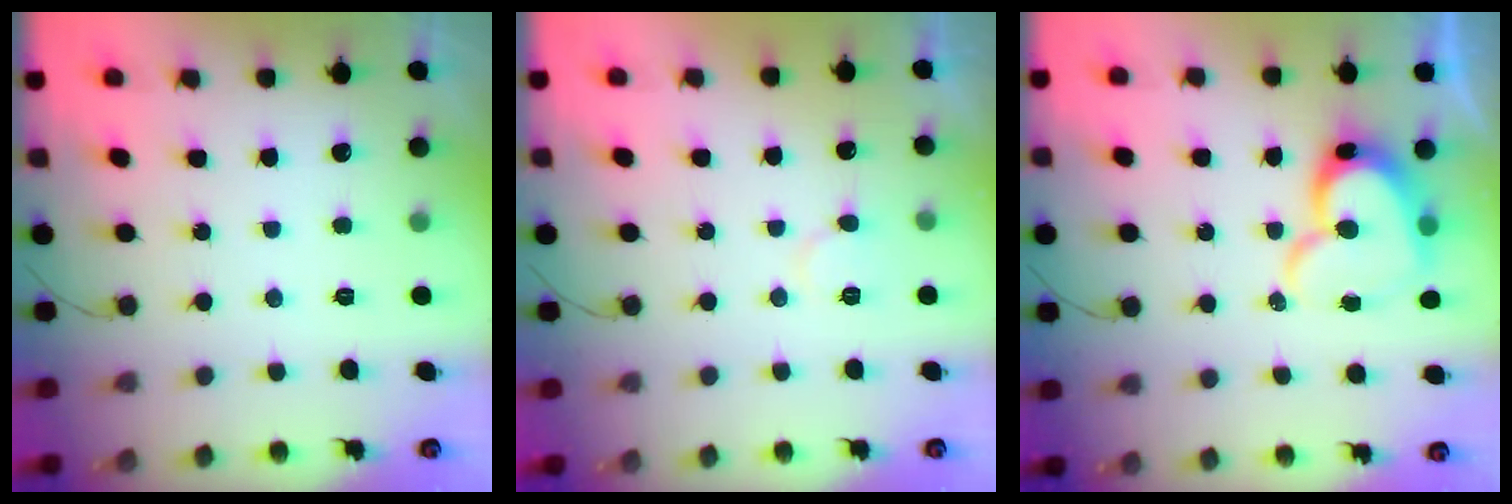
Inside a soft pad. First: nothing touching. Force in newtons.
{"total": 7.2, "press": 7.2, "slide": 0.6}
{"total": 14.2, "press": 14.1, "slide": 1.5}